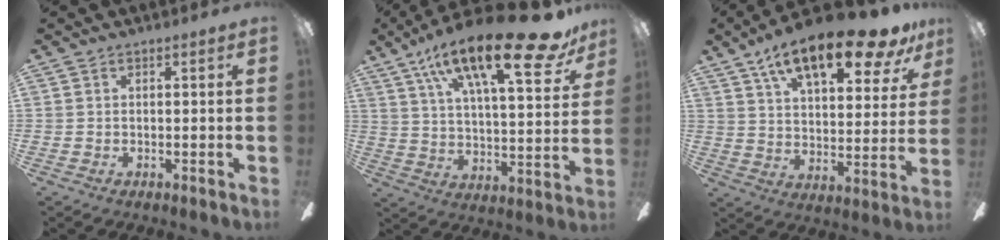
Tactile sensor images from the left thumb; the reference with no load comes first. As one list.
[{"total": 25.9, "force": [16.9, 7.5, 18.2], "torque": [-0.292, -0.096, 0.268]}, {"total": 19.6, "force": [13.8, 6.1, 12.5], "torque": [-0.201, -0.078, 0.226]}]